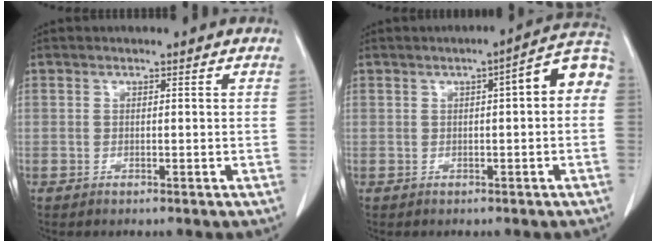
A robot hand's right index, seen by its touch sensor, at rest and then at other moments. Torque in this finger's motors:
{"motor_torque": [0.43, -0.06, 0.18, 0.03]}